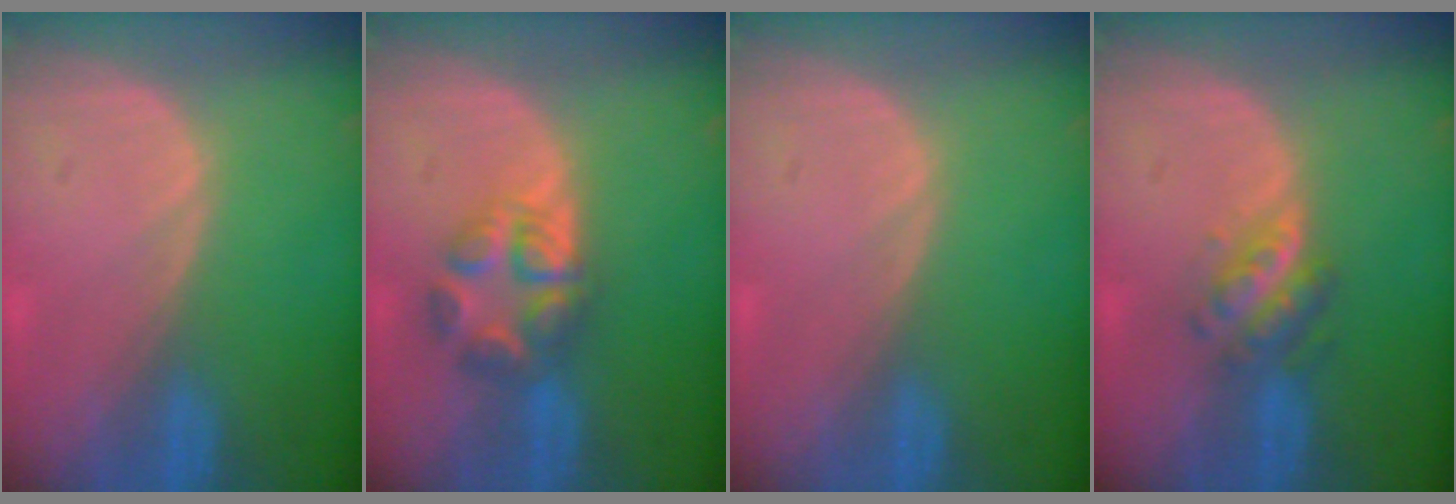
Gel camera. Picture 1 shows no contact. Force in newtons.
{"total": 5.6, "press": 5.6, "slide": 0.4}
{"total": 0.0}
{"total": 4.9, "press": 4.5, "slide": 2.1}